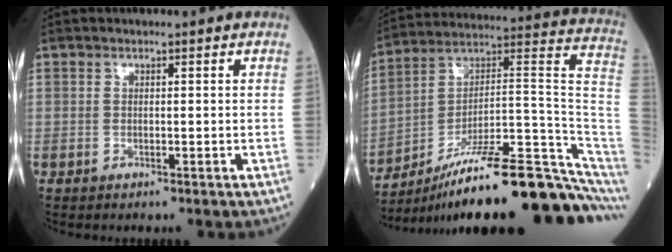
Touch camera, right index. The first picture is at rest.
{"total": 24.4, "force": [-17.0, 2.1, 17.4], "torque": [-0.158, 0.058, -0.259]}